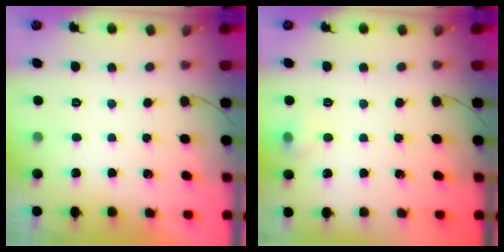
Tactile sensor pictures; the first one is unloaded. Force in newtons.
{"total": 4.8, "press": 4.6, "slide": 1.3}